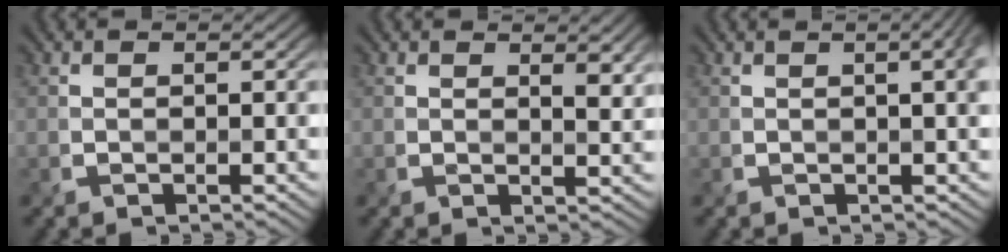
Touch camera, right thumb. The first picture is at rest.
{"total": 2.9, "force": [1.5, 1.0, 2.2], "torque": [-0.036, -0.002, 0.026]}
{"total": 3.5, "force": [0.7, 0.9, 3.3], "torque": [-0.034, 0.016, 0.007]}